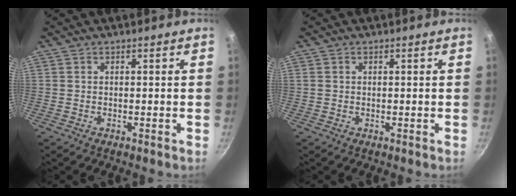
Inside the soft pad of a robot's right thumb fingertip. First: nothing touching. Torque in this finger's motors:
{"motor_torque": [0.03, -0.05, -0.37, -0.04, -0.03]}